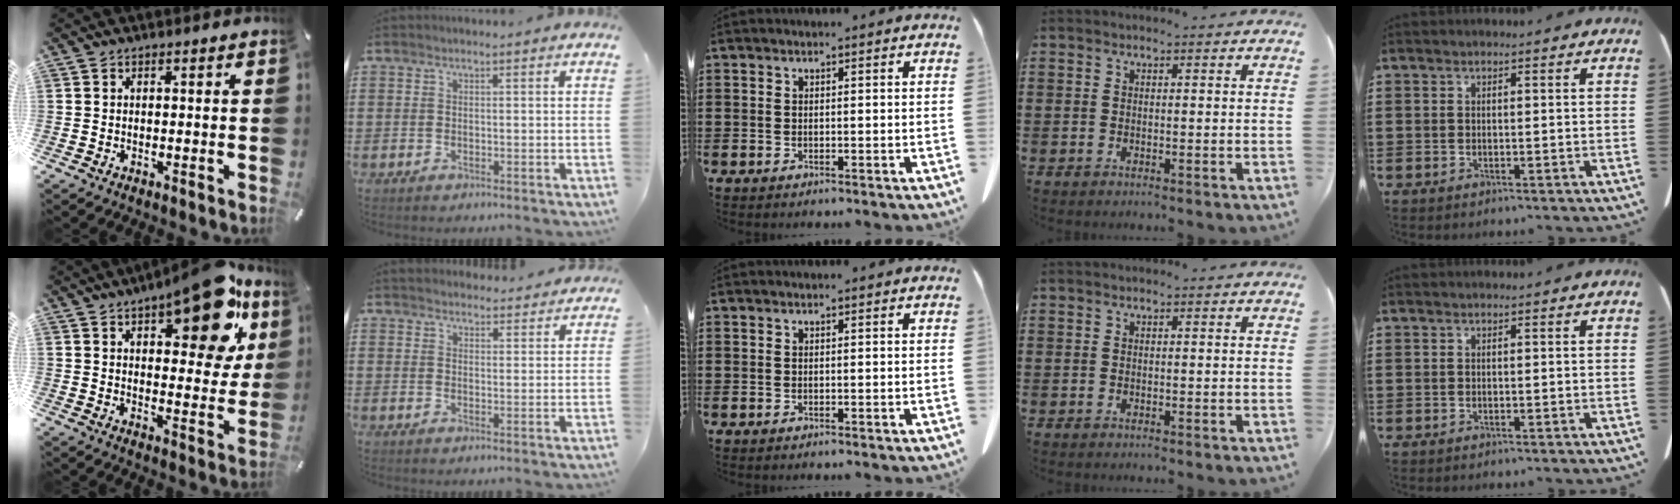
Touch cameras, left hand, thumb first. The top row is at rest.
{"thumb": {"total": 19.4, "force": [11.4, 8.5, 13.2], "torque": [-0.165, -0.063, 0.181]}, "index": {"total": 2.9, "force": [2.8, 0.5, -0.1], "torque": [0.002, -0.012, 0.052]}}